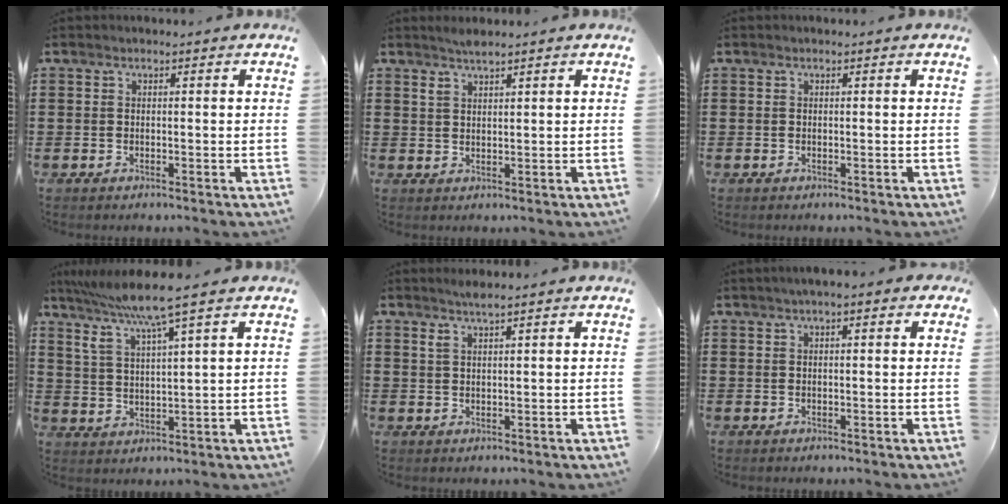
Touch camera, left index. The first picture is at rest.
{"total": 2.0, "force": [1.8, 0.3, 0.9], "torque": [-0.020, 0.002, 0.033]}
{"total": 0.0}
{"total": 7.3, "force": [5.4, -0.4, 4.9], "torque": [-0.113, -0.026, 0.088]}
{"total": 1.9, "force": [1.5, 0.1, 1.1], "torque": [-0.024, 0.002, 0.028]}
{"total": 1.6, "force": [0.7, 0.3, 1.4], "torque": [-0.027, 0.003, 0.011]}